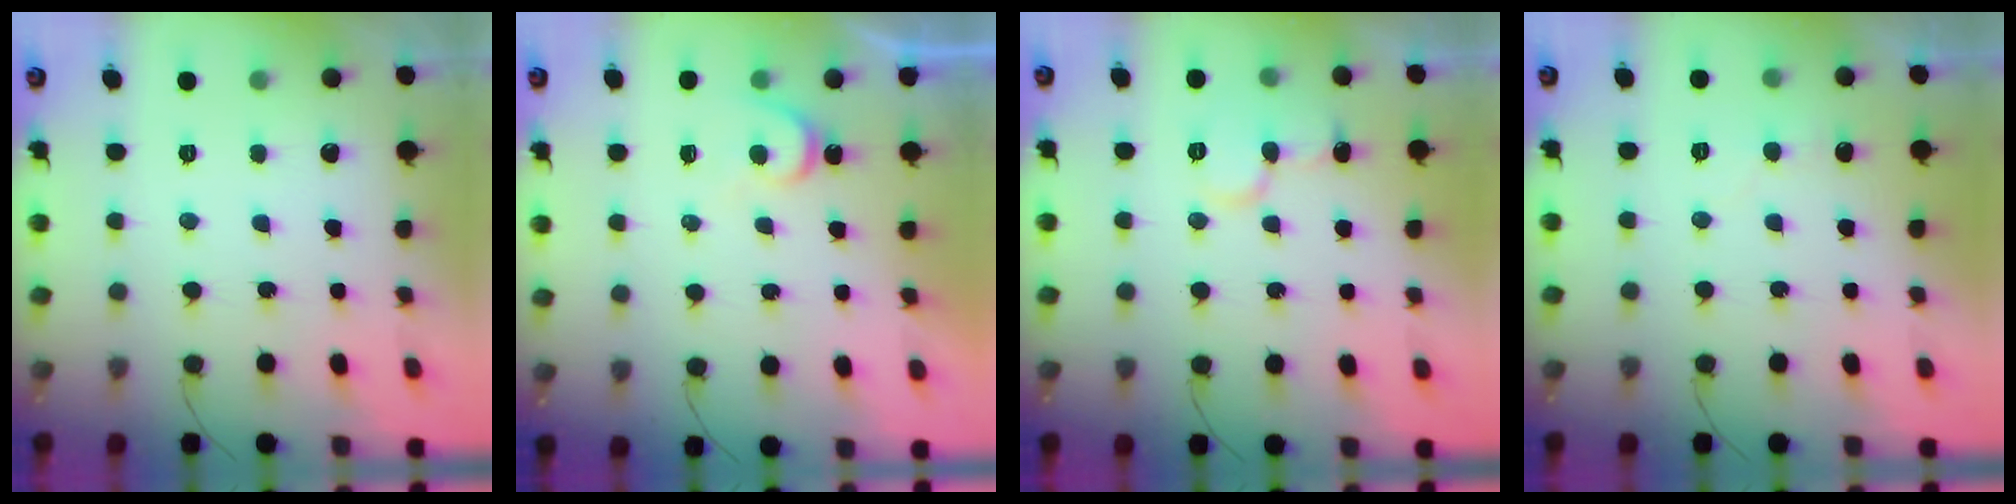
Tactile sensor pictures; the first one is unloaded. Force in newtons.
{"total": 5.1, "press": 5.0, "slide": 0.4}
{"total": 8.5, "press": 8.5, "slide": 1.0}
{"total": 5.3, "press": 5.3, "slide": 0.5}